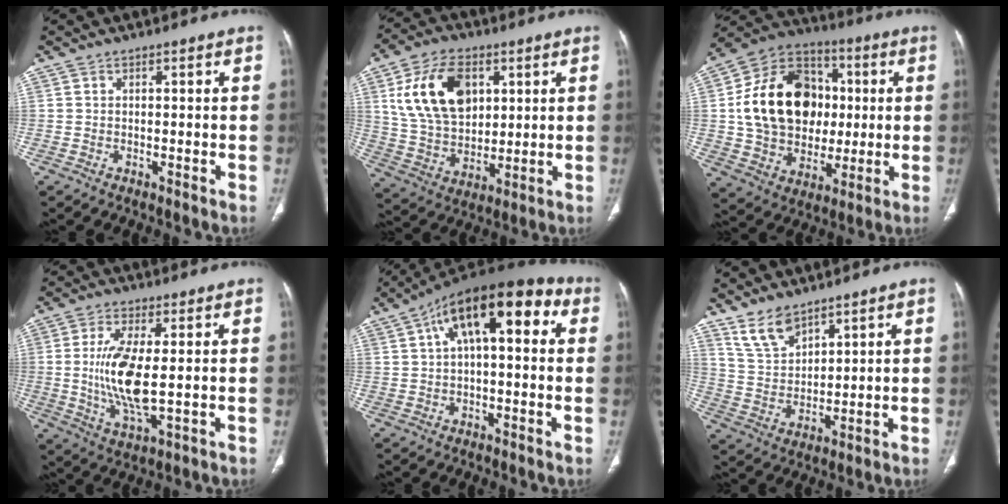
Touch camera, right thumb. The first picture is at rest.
{"total": 17.1, "force": [5.6, 11.1, 11.8], "torque": [-0.189, -0.014, 0.113]}
{"total": 22.7, "force": [2.0, 17.4, 14.4], "torque": [-0.224, 0.020, 0.043]}
{"total": 11.4, "force": [0.2, 3.9, 10.7], "torque": [-0.230, -0.017, 0.008]}
{"total": 17.4, "force": [5.2, 7.7, 14.8], "torque": [-0.203, 0.038, 0.070]}
{"total": 7.3, "force": [5.8, 3.1, 3.2], "torque": [-0.051, -0.033, 0.127]}